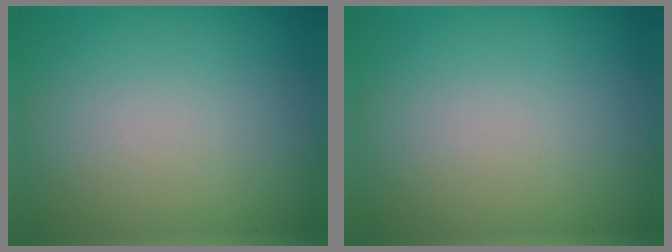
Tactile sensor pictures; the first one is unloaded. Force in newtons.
{"total": 0.0}